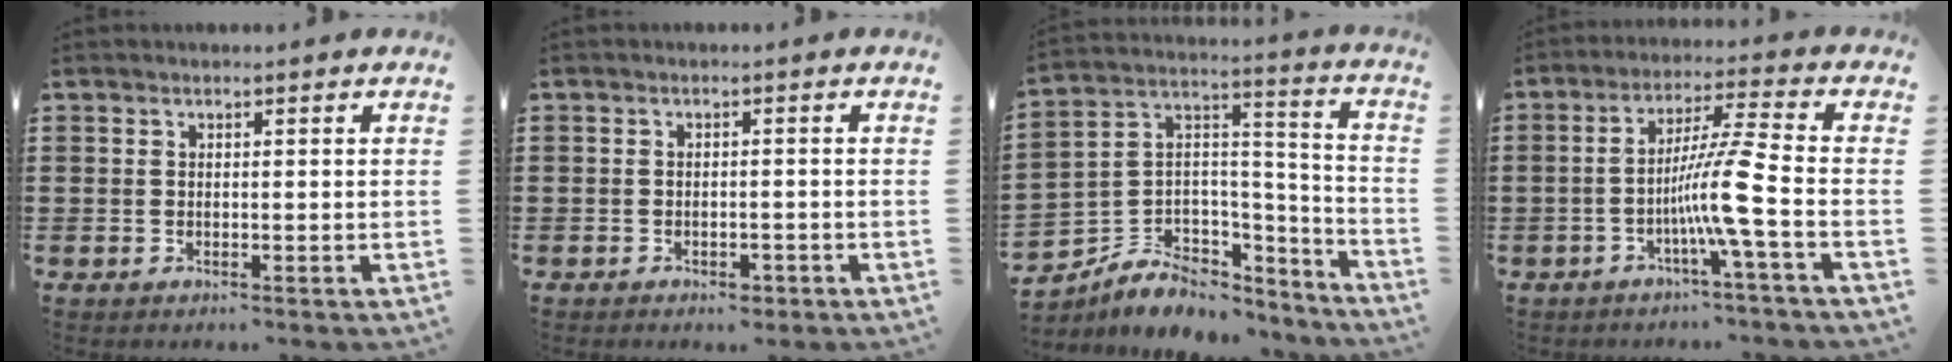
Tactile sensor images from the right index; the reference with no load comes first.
{"total": 1.2, "force": [-1.1, 0.6, 0.3], "torque": [-0.010, -0.001, -0.022]}
{"total": 5.5, "force": [-3.3, 4.2, 1.0], "torque": [-0.040, -0.011, -0.061]}
{"total": 9.2, "force": [-2.8, -0.7, 8.7], "torque": [-0.156, -0.007, -0.055]}